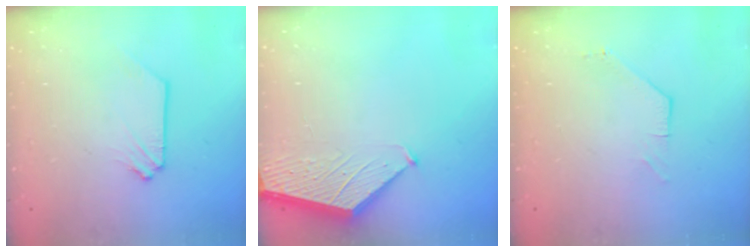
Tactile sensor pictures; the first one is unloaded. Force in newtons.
{"total": 1.5, "press": 1.5, "slide": 0.2}
{"total": 1.0, "press": 0.9, "slide": 0.2}